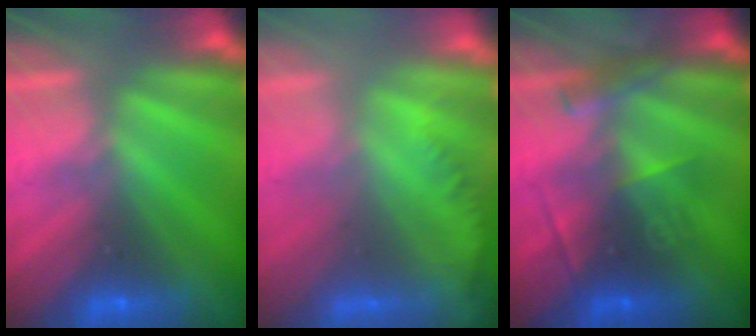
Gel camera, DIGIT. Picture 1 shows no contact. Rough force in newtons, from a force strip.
{"total": 1.3}
{"total": 2.9}